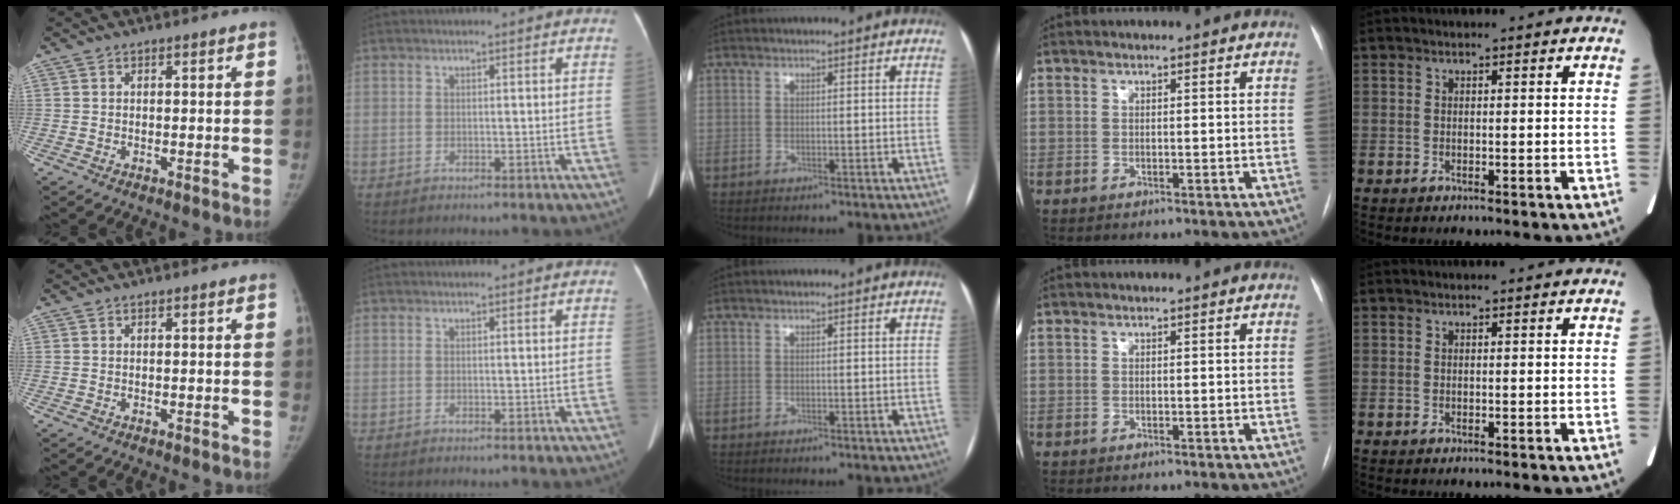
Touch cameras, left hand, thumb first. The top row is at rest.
{}